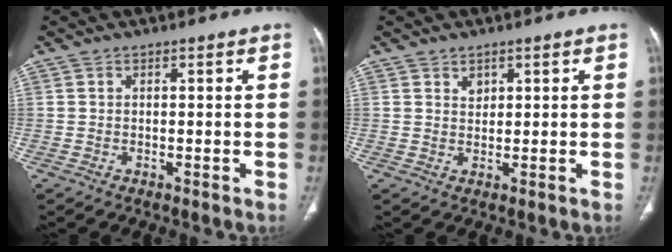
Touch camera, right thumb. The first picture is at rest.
{"total": 1.6, "force": [1.1, 1.1, 0.6], "torque": [0.001, -0.008, 0.018]}